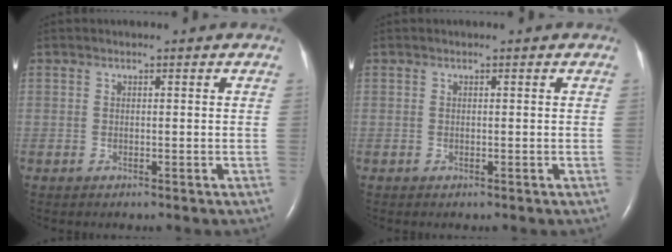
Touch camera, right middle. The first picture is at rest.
{"total": 0.0}